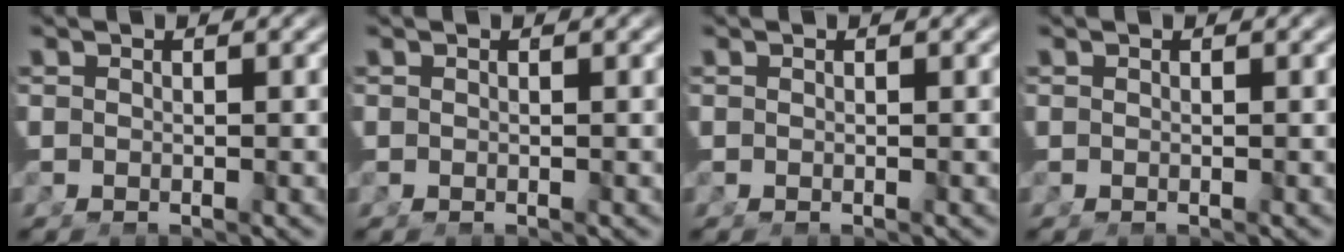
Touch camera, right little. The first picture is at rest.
{"total": 0.0}
{"total": 0.0}
{"total": 0.0}